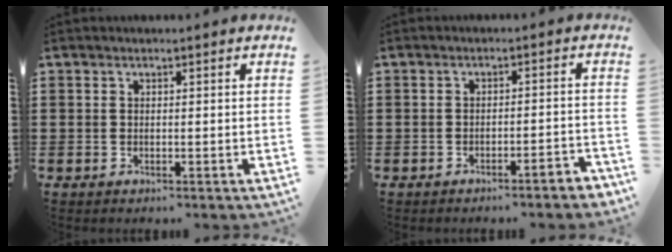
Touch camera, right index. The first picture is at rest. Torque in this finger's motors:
{"motor_torque": [-0.18, 0.21, 0.13, 0.00]}